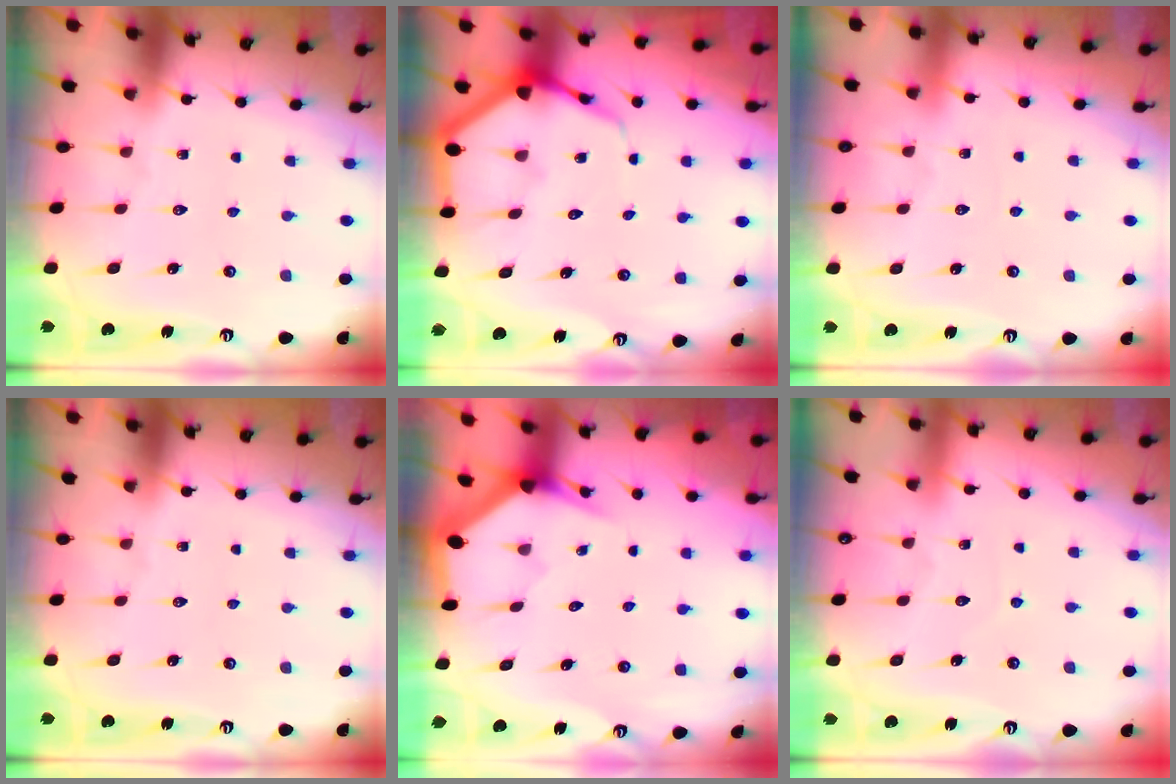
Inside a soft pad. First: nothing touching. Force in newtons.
{"total": 6.7, "press": 6.7, "slide": 0.8}
{"total": 2.1, "press": 2.1, "slide": 0.2}
{"total": 0.0}
{"total": 3.1, "press": 3.1, "slide": 0.1}
{"total": 3.4, "press": 3.4, "slide": 0.3}